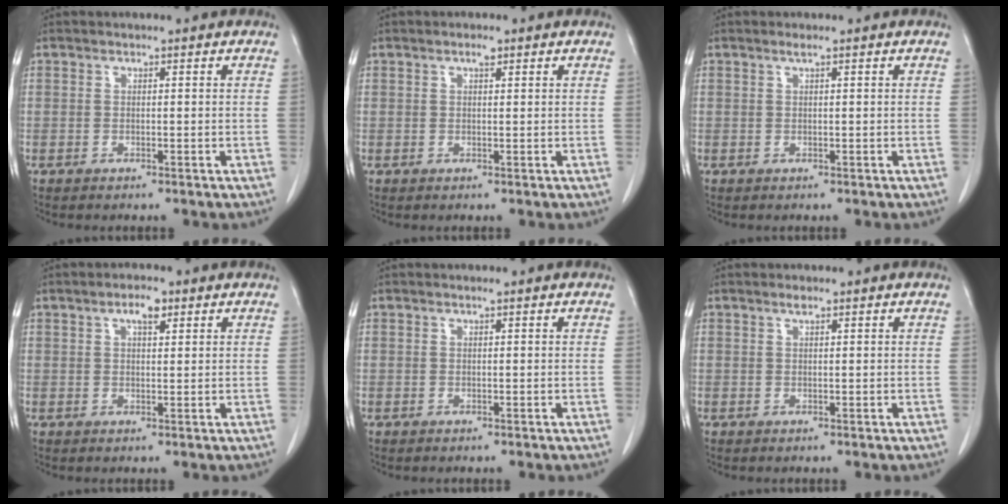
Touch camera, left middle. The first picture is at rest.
{"total": 1.1, "force": [0.7, 0.3, 0.8], "torque": [-0.017, 0.001, 0.012]}
{"total": 0.7, "force": [0.5, -0.1, 0.6], "torque": [-0.018, 0.003, 0.012]}
{"total": 3.0, "force": [1.6, 1.0, 2.4], "torque": [-0.044, 0.005, 0.027]}
{"total": 0.0}
{"total": 0.9, "force": [0.6, 0.1, 0.6], "torque": [-0.014, 0.002, 0.013]}